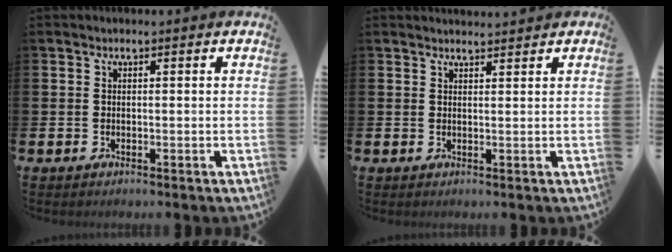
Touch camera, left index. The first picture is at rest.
{"total": 1.8, "force": [1.8, 0.3, 0.0], "torque": [0.012, -0.010, 0.029]}